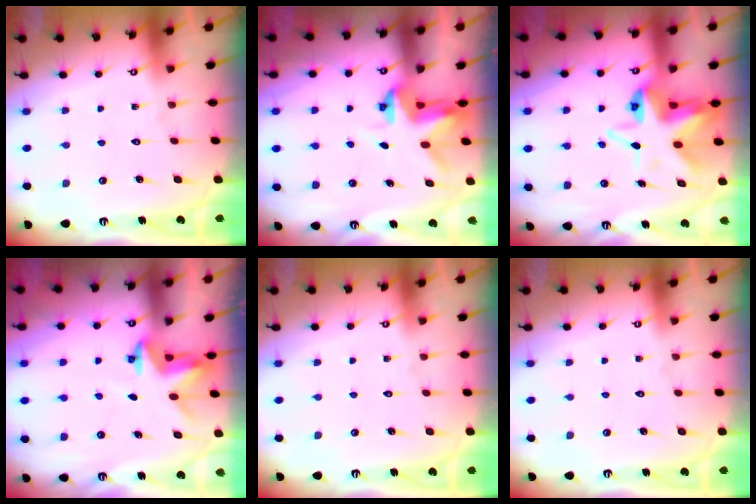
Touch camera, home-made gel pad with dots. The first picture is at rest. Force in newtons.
{"total": 3.9, "press": 3.9, "slide": 0.2}
{"total": 9.9, "press": 9.8, "slide": 1.1}
{"total": 3.2, "press": 3.2, "slide": 0.1}
{"total": 0.0}
{"total": 0.0}